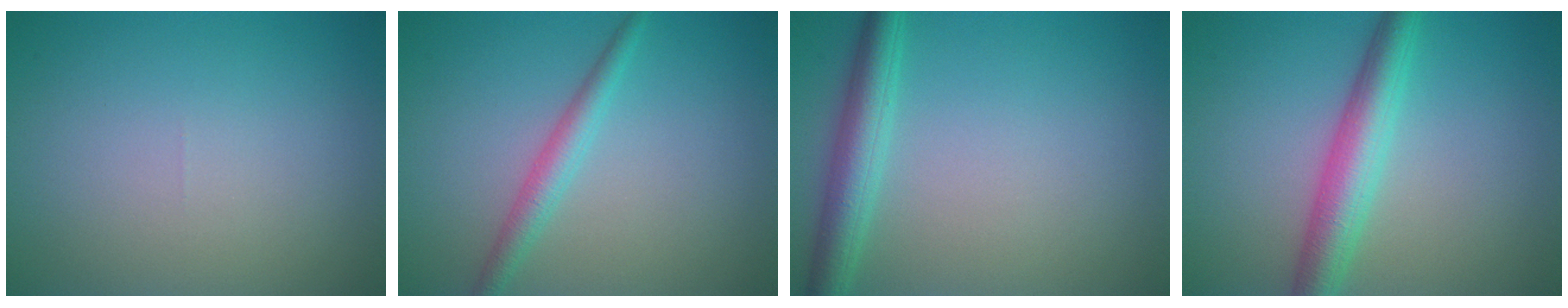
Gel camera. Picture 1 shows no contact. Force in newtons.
{"total": 2.3, "press": 2.3, "slide": 0.0}
{"total": 3.8, "press": 3.8, "slide": 0.1}
{"total": 4.8, "press": 4.8, "slide": 0.2}